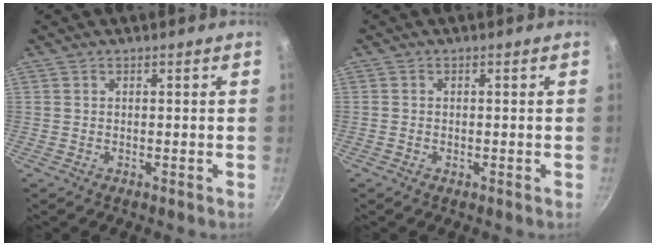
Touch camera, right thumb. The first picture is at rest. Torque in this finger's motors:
{"motor_torque": [-0.68, -0.07, -0.14, 0.80, -0.01]}